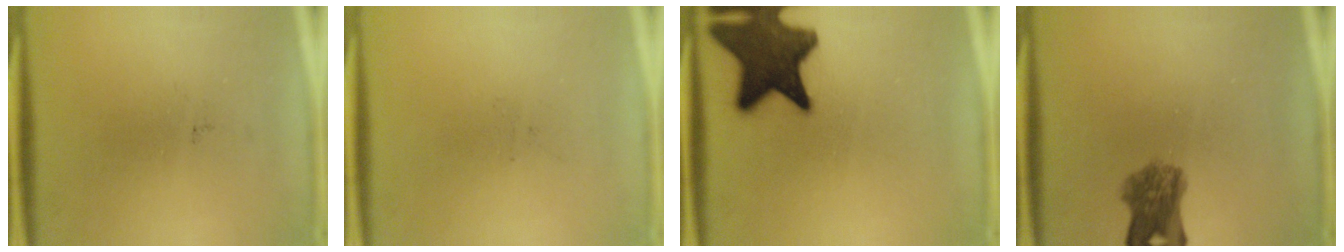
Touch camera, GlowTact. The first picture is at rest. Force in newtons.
{"total": 0.0}
{"total": 16.2}
{"total": 5.9}